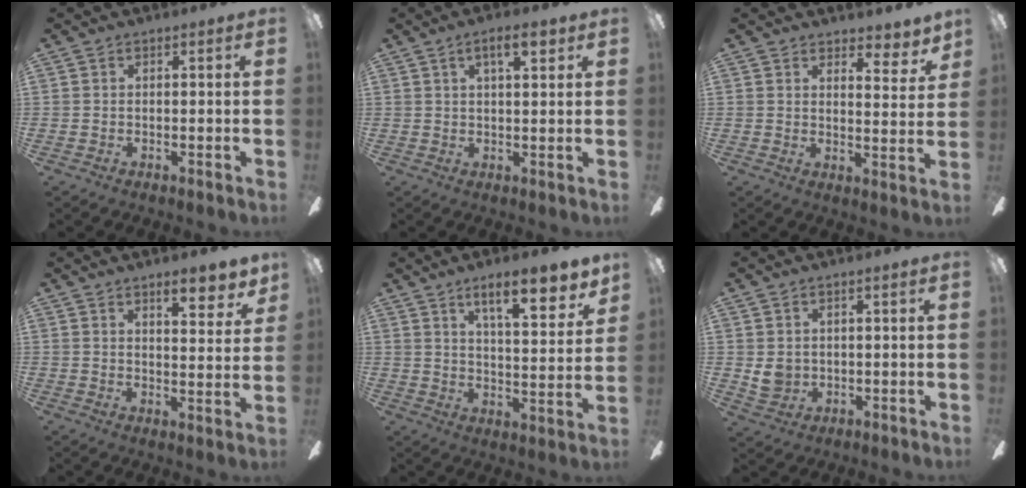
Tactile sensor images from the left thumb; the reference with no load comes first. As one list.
[{"total": 7.4, "force": [3.9, 2.1, 6.0], "torque": [-0.091, -0.007, 0.060]}, {"total": 5.3, "force": [4.5, 1.7, 2.3], "torque": [-0.025, -0.032, 0.076]}, {"total": 8.2, "force": [6.0, 2.5, 5.0], "torque": [-0.055, -0.035, 0.095]}, {"total": 13.9, "force": [9.5, 4.0, 9.2], "torque": [-0.127, -0.051, 0.152]}, {"total": 4.6, "force": [1.0, 3.8, 2.4], "torque": [-0.048, 0.003, 0.020]}]